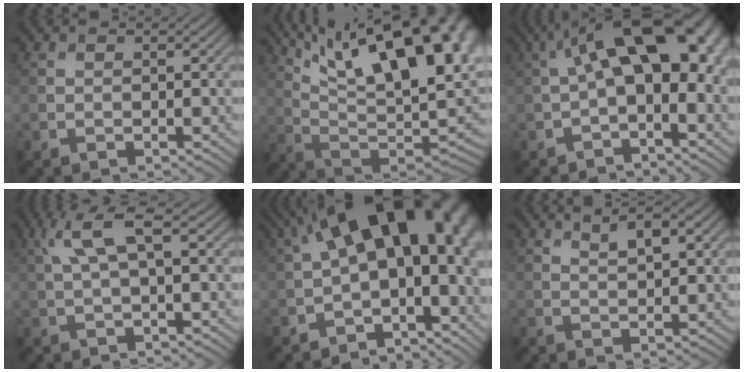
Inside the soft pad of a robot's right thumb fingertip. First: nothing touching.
{"total": 23.4, "force": [11.1, 10.0, 18.0], "torque": [-0.264, 0.047, 0.189]}
{"total": 13.3, "force": [1.5, 6.8, 11.4], "torque": [-0.185, 0.013, 0.023]}
{"total": 4.9, "force": [1.5, 1.0, 4.5], "torque": [-0.099, 0.017, 0.030]}
{"total": 18.6, "force": [2.6, 10.2, 15.3], "torque": [-0.206, 0.004, 0.070]}
{"total": 3.3, "force": [1.9, 0.8, 2.6], "torque": [-0.046, 0.000, 0.038]}